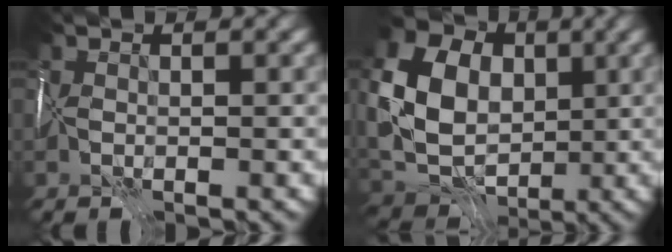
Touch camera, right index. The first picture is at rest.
{"total": 10.5, "force": [1.2, 8.2, 6.5], "torque": [-0.158, -0.005, 0.019]}